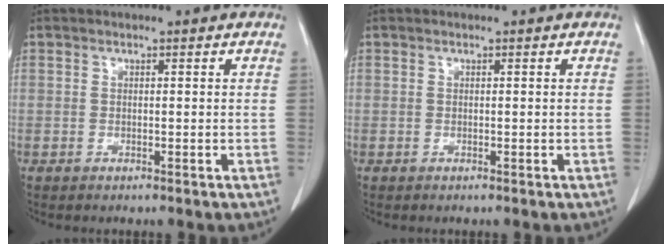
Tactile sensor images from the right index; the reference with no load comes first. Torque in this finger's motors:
{"motor_torque": [0.00, 0.00, 0.00, 0.00]}